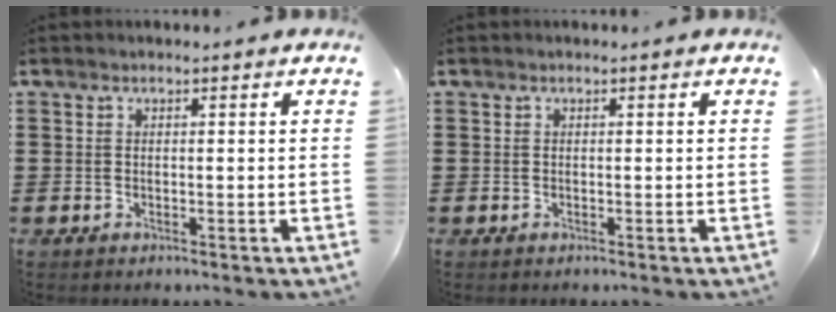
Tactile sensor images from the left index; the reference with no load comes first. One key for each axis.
{"total": 0.0}